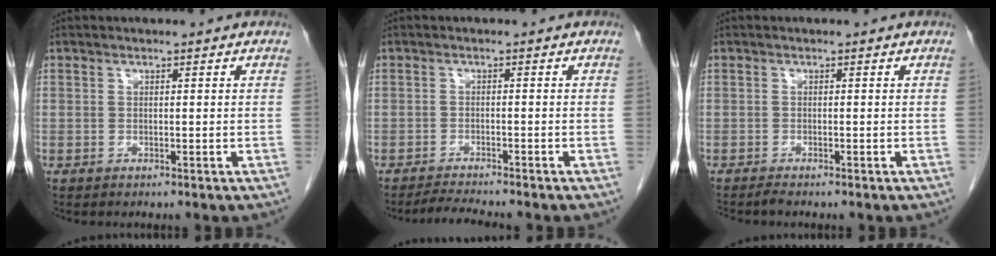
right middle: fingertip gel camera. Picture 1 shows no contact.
{"total": 3.6, "force": [-3.4, -0.5, 1.1], "torque": [-0.023, -0.016, -0.056]}
{"total": 1.0, "force": [-1.0, -0.1, 0.4], "torque": [-0.014, -0.003, -0.020]}